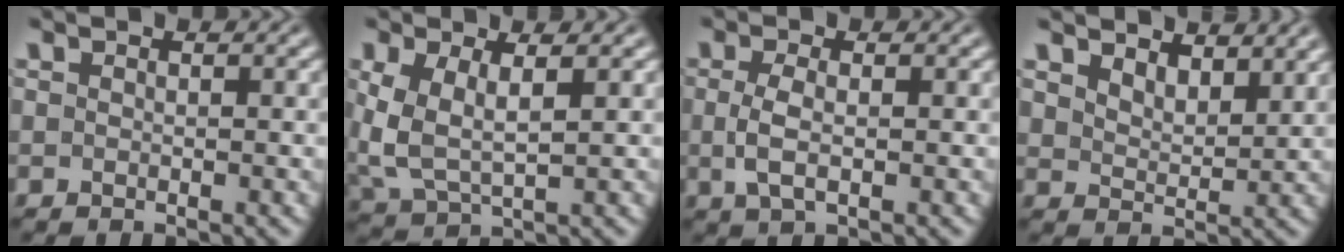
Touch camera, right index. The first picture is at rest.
{"total": 5.2, "force": [0.3, 3.7, 3.6], "torque": [-0.098, -0.025, 0.023]}
{"total": 2.0, "force": [-0.3, 0.3, 1.9], "torque": [-0.045, -0.012, 0.005]}
{"total": 3.4, "force": [3.2, 0.5, 0.9], "torque": [-0.011, -0.012, 0.059]}